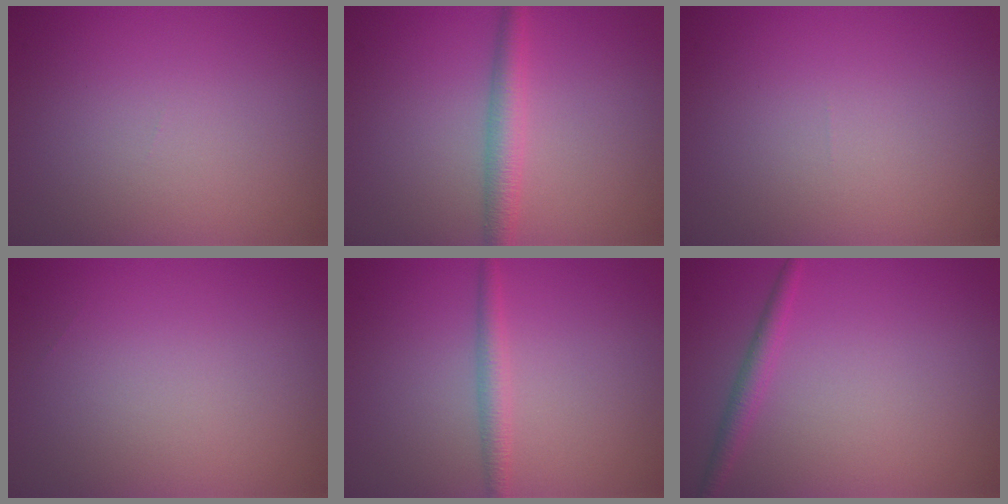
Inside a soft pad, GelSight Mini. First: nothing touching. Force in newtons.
{"total": 2.7, "press": 2.7, "slide": 0.1}
{"total": 0.0}
{"total": 0.0}
{"total": 1.8, "press": 1.8, "slide": 0.0}
{"total": 1.7, "press": 1.7, "slide": 0.0}